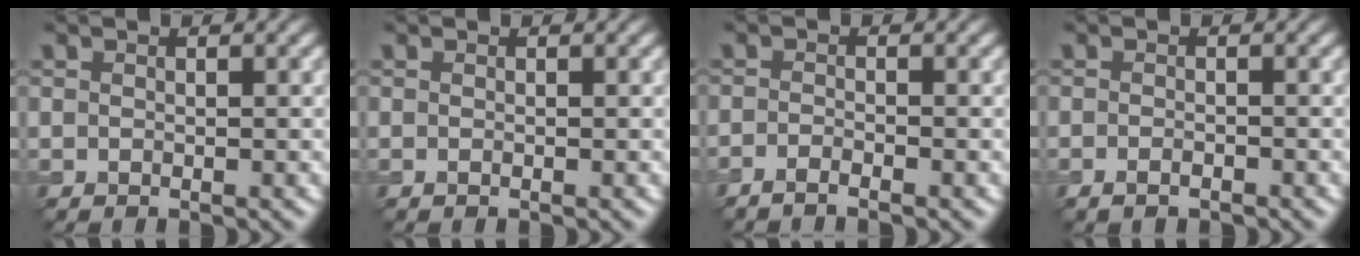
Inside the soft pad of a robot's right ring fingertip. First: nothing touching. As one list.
[{"total": 0.0}, {"total": 1.3, "force": [-1.2, -0.2, 0.3], "torque": [-0.009, -0.005, -0.028]}, {"total": 0.8, "force": [-0.8, 0.3, 0.3], "torque": [-0.003, -0.002, -0.016]}]